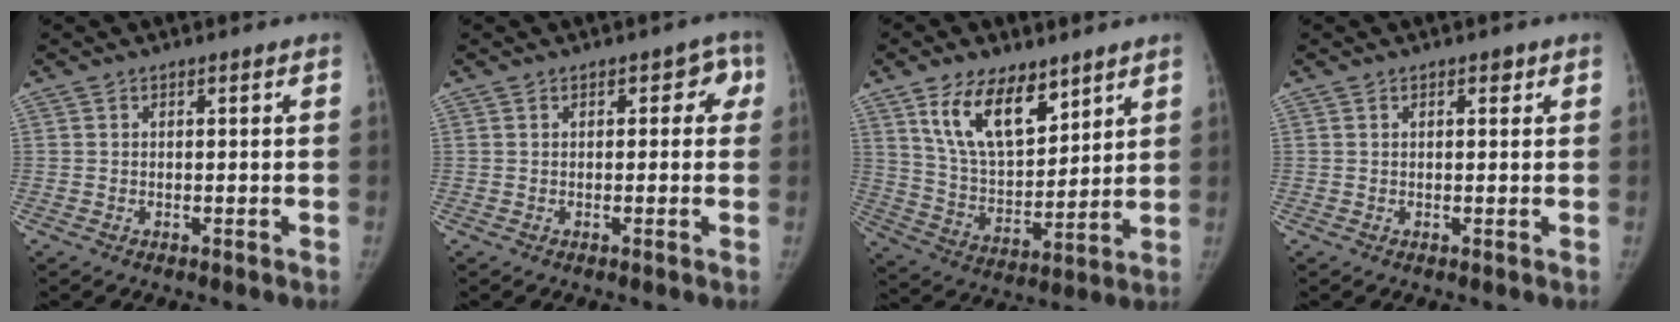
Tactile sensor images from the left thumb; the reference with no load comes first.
{"total": 3.0, "force": [0.8, 2.1, 2.0], "torque": [0.010, 0.005, -0.002]}
{"total": 14.8, "force": [8.9, 7.5, 9.1], "torque": [-0.122, -0.052, 0.172]}
{"total": 0.9, "force": [0.5, 0.5, 0.5], "torque": [0.001, -0.001, 0.004]}